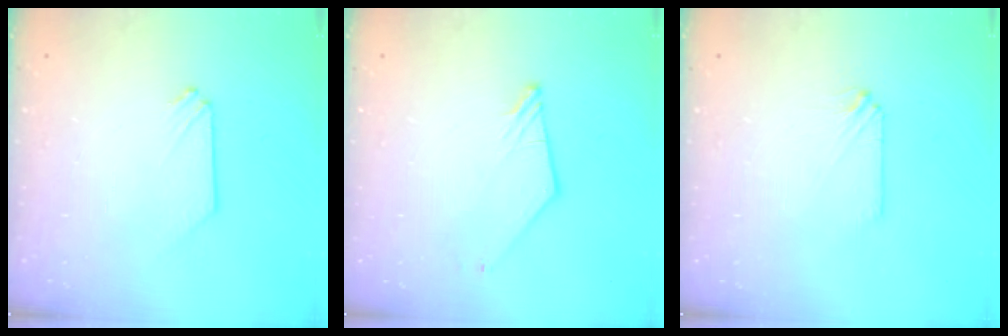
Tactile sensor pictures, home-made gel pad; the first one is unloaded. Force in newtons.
{"total": 1.0, "press": 1.0, "slide": 0.1}
{"total": 1.1, "press": 1.1, "slide": 0.3}